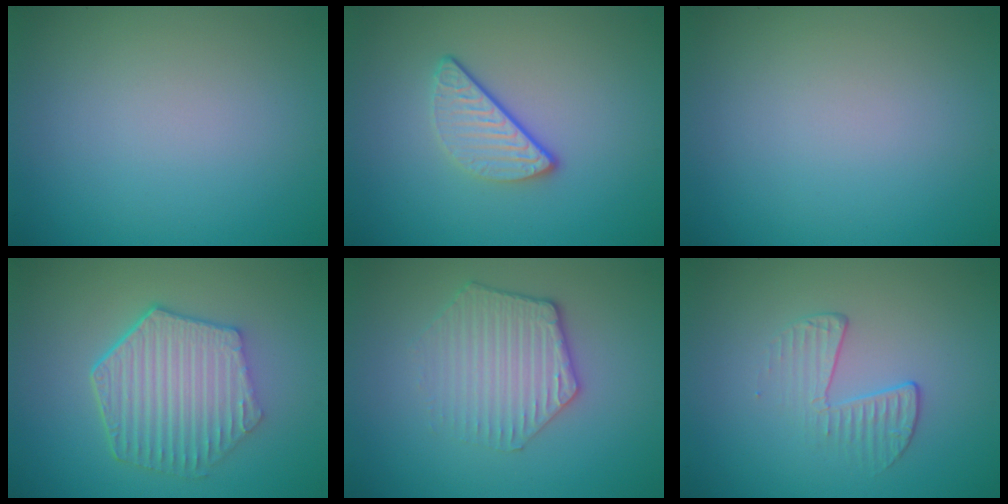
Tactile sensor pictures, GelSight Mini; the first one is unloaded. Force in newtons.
{"total": 3.0, "press": 2.3, "slide": 1.9}
{"total": 0.0}
{"total": 6.4, "press": 4.9, "slide": 4.2}
{"total": 3.3, "press": 3.1, "slide": 1.3}
{"total": 2.1, "press": 1.0, "slide": 1.8}